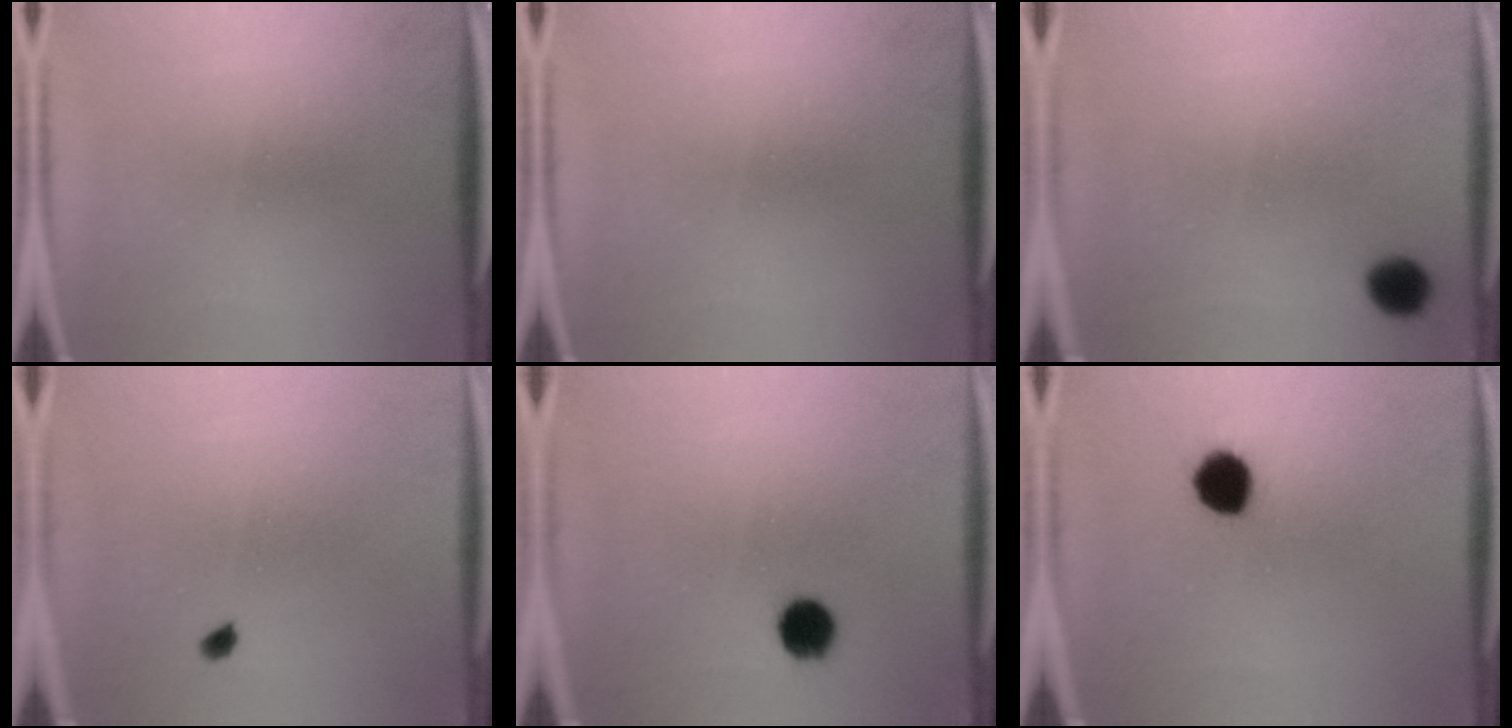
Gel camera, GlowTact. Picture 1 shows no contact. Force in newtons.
{"total": 0.0}
{"total": 6.0}
{"total": 1.1}
{"total": 6.5}
{"total": 7.2}